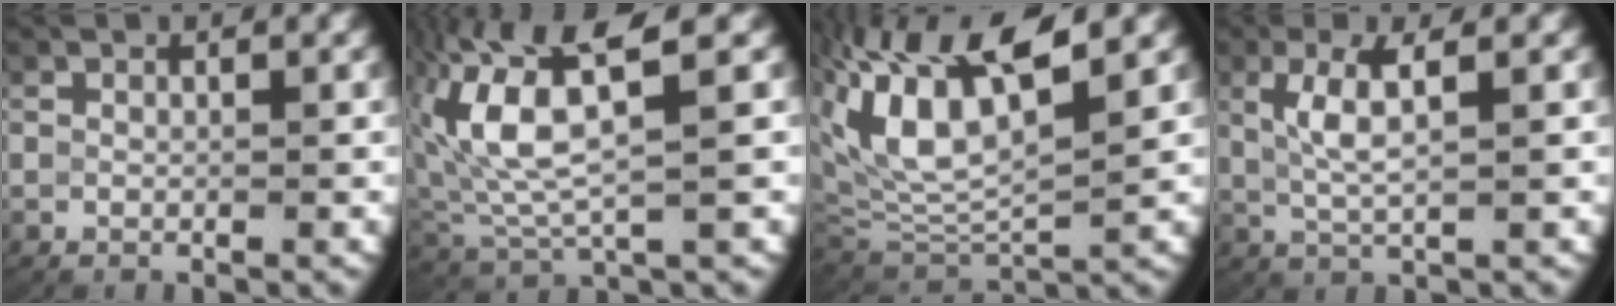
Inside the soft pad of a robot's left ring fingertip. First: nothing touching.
{"total": 7.8, "force": [2.4, 3.2, 6.7], "torque": [-0.149, 0.004, 0.045]}
{"total": 9.7, "force": [3.3, 5.6, 7.1], "torque": [-0.178, 0.001, 0.061]}
{"total": 3.4, "force": [0.7, 0.6, 3.3], "torque": [-0.075, -0.002, 0.020]}